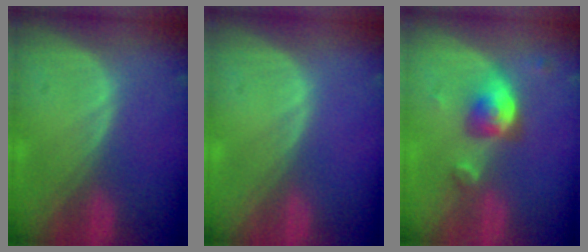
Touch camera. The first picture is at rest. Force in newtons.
{"total": 0.0}
{"total": 4.9, "press": 4.8, "slide": 1.1}